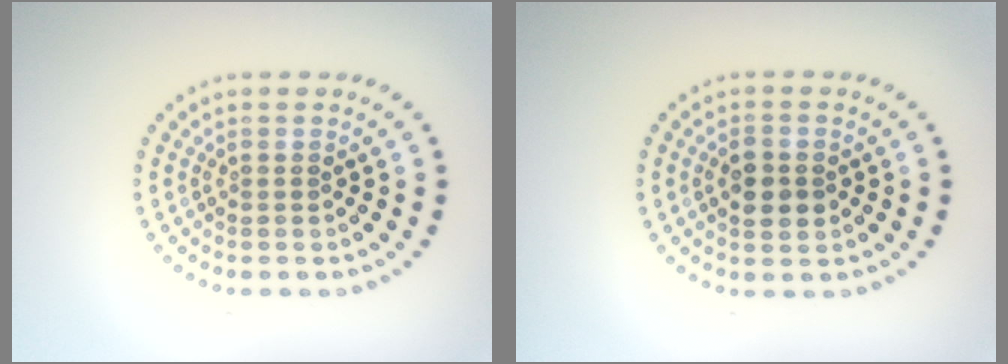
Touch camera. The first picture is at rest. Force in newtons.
{"total": 3.0, "press": 3.0, "slide": 0.1}